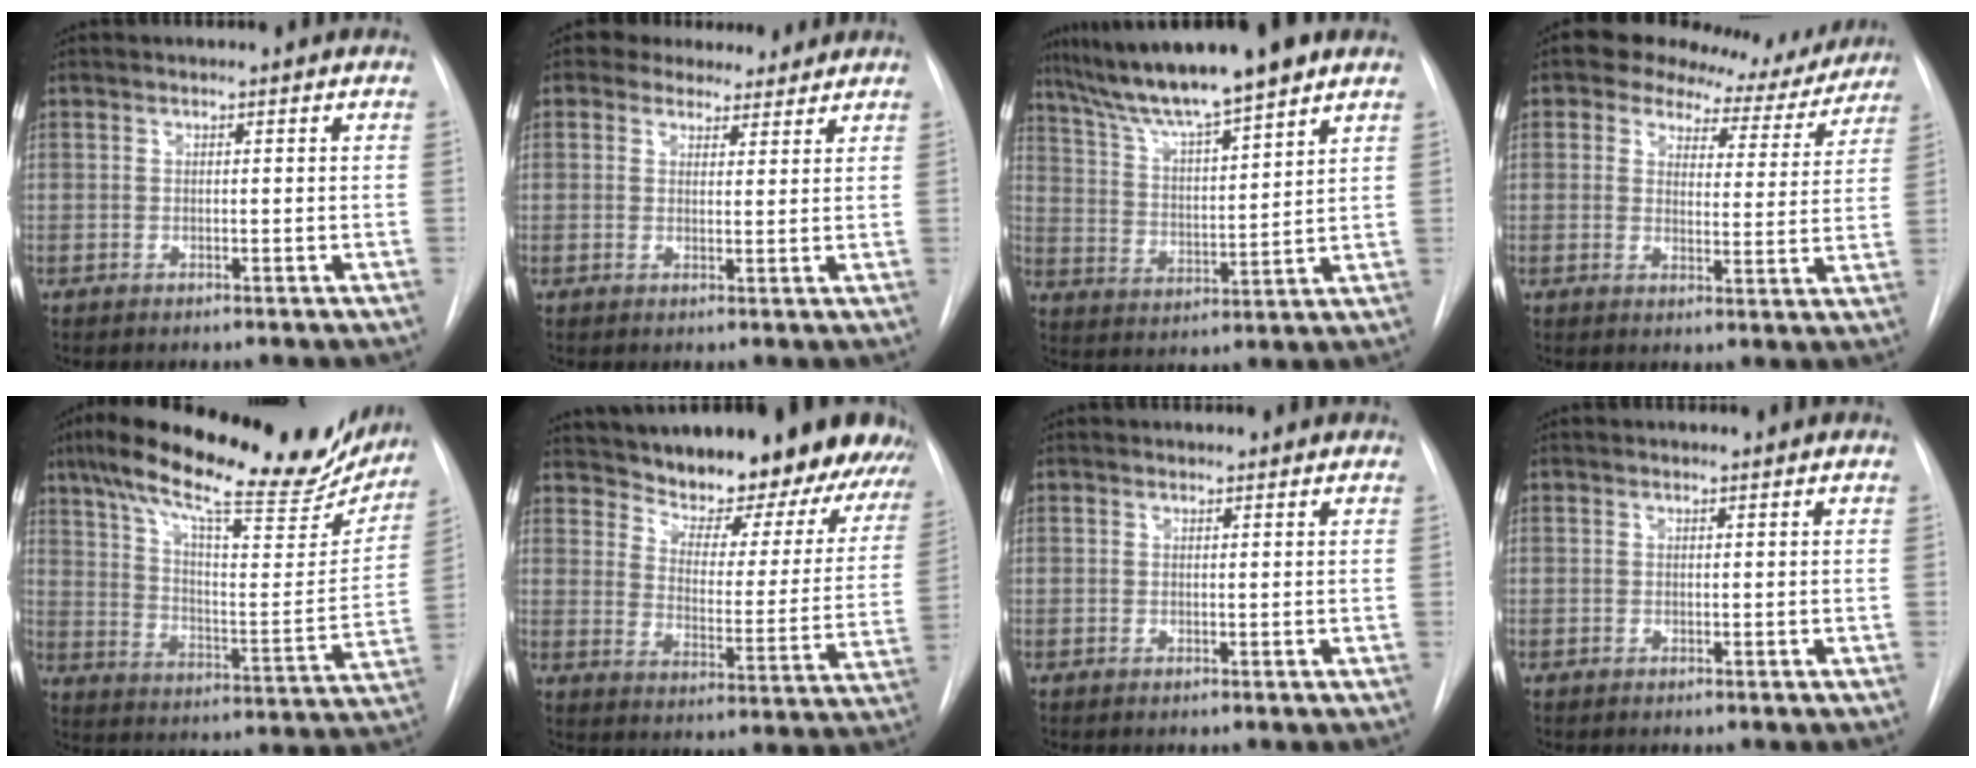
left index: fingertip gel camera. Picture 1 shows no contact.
{"total": 7.1, "force": [6.3, 3.0, 1.1], "torque": [-0.002, 0.012, 0.077]}
{"total": 15.0, "force": [12.2, 0.6, 8.8], "torque": [-0.150, 0.014, 0.209]}
{"total": 11.0, "force": [9.8, 4.6, 2.0], "torque": [-0.009, -0.002, 0.104]}
{"total": 27.7, "force": [22.3, 6.3, 15.2], "torque": [-0.243, -0.004, 0.306]}
{"total": 26.4, "force": [23.5, 6.1, 10.4], "torque": [-0.152, -0.070, 0.292]}
{"total": 1.3, "force": [1.2, 0.4, 0.2], "torque": [-0.011, 0.009, 0.012]}
{"total": 0.0}